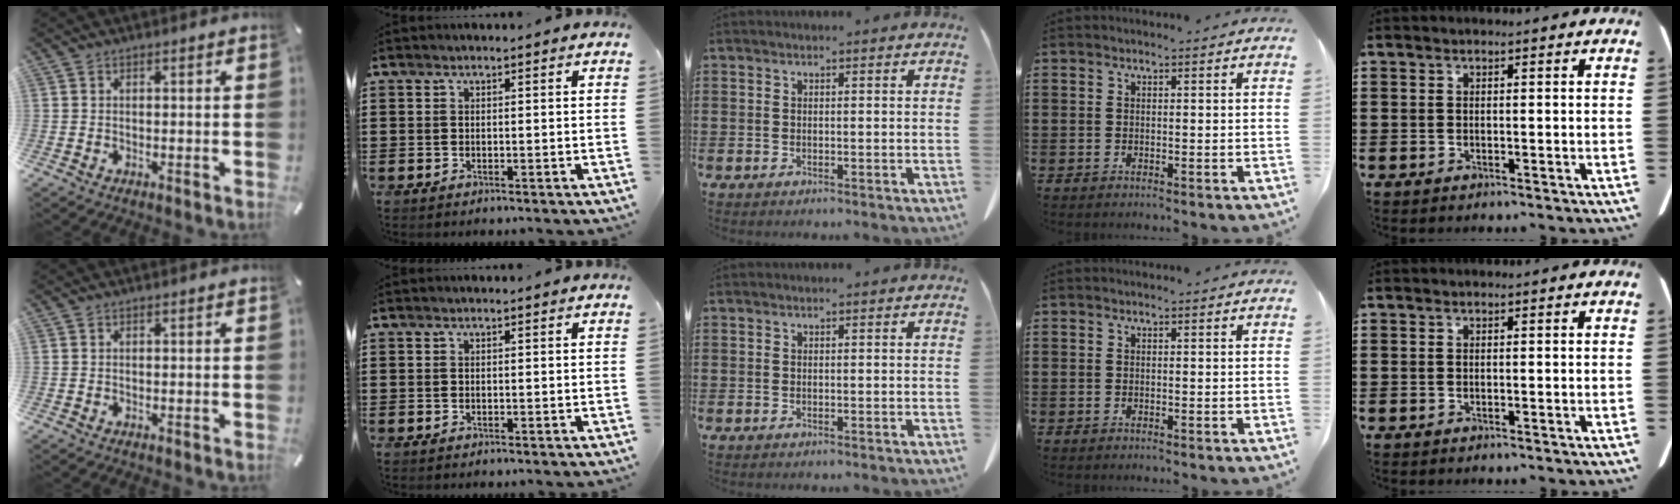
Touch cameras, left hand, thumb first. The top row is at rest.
{}